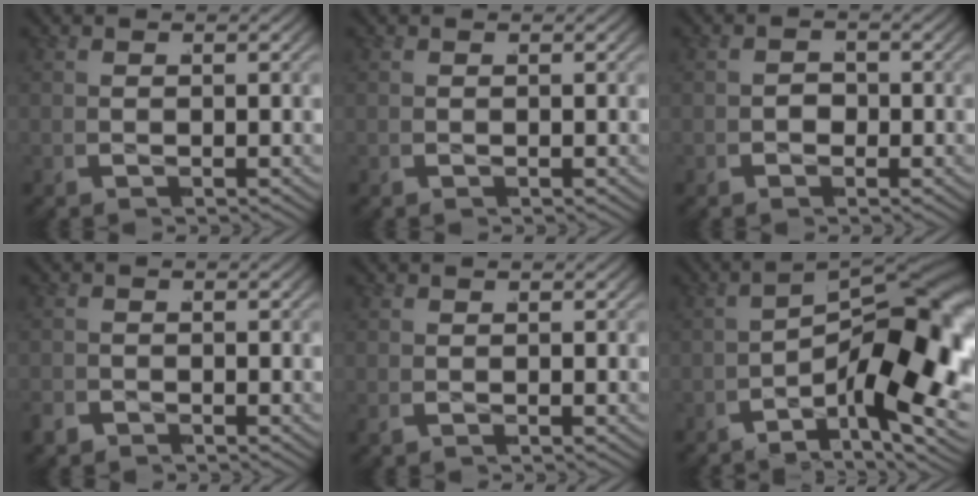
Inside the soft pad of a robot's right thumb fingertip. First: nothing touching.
{"total": 0.0}
{"total": 1.6, "force": [-0.7, 1.2, 0.8], "torque": [-0.011, -0.002, -0.012]}
{"total": 0.9, "force": [-0.7, 0.4, -0.1], "torque": [0.006, 0.006, -0.020]}
{"total": 0.0}
{"total": 15.8, "force": [-3.1, 7.3, 13.6], "torque": [-0.203, -0.029, -0.043]}